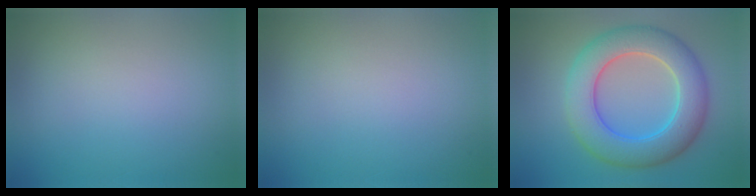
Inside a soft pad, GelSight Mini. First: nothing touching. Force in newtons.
{"total": 0.0}
{"total": 8.1, "press": 8.1, "slide": 0.5}